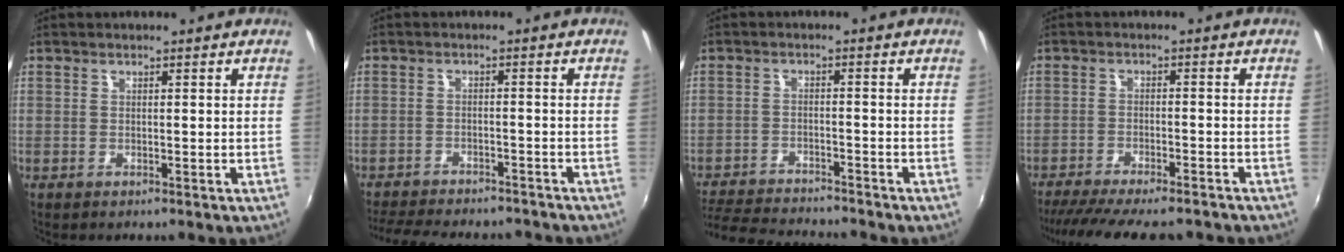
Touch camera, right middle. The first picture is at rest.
{"total": 15.2, "force": [-13.1, 4.2, 6.3], "torque": [-0.138, -0.021, -0.187]}
{"total": 12.8, "force": [-11.8, 1.8, 4.8], "torque": [-0.116, -0.018, -0.192]}
{"total": 15.1, "force": [-12.9, 2.9, 7.1], "torque": [-0.144, -0.035, -0.194]}